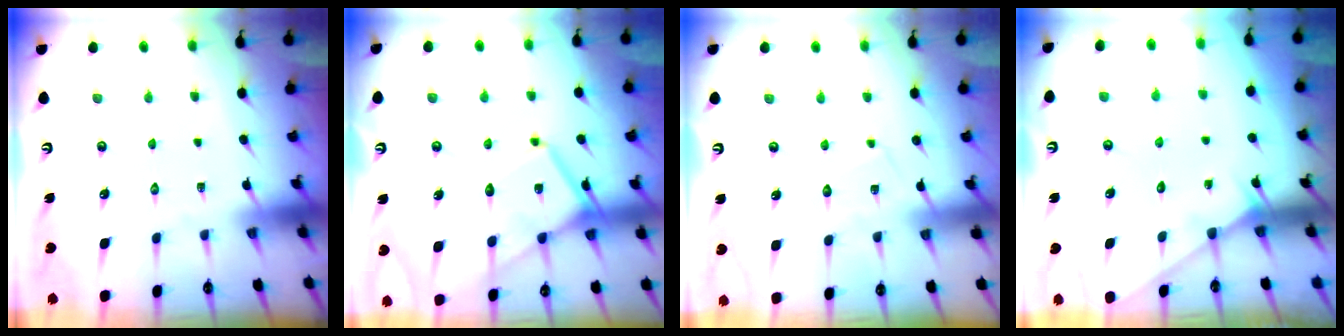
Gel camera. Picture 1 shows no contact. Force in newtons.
{"total": 14.2, "press": 14.1, "slide": 1.4}
{"total": 4.2, "press": 4.2, "slide": 0.5}
{"total": 2.7, "press": 2.7, "slide": 0.2}